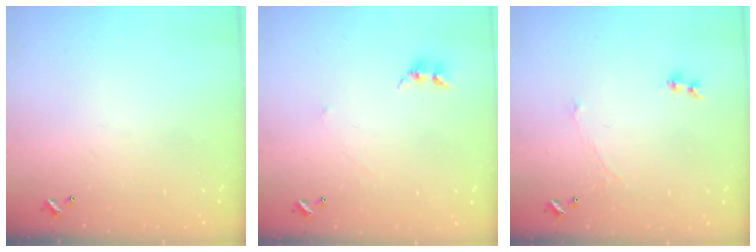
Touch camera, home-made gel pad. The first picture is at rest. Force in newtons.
{"total": 2.6, "press": 2.6, "slide": 0.3}
{"total": 1.2, "press": 0.7, "slide": 1.0}